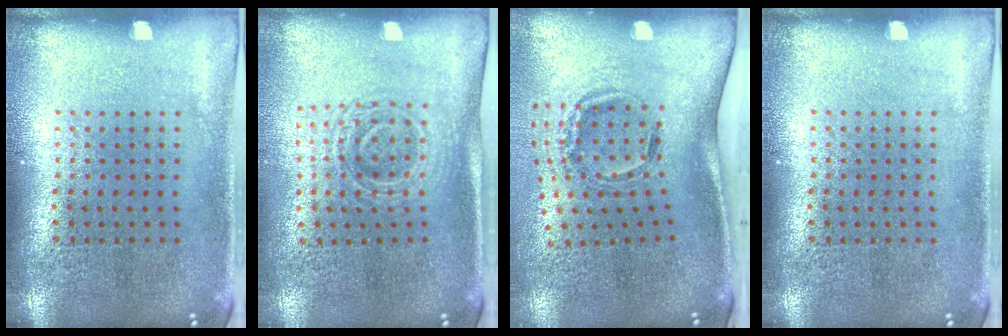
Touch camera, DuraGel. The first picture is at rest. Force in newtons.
{"total": 1.6, "press": 1.3, "slide": 0.9}
{"total": 2.0, "press": 1.2, "slide": 1.6}
{"total": 0.0}